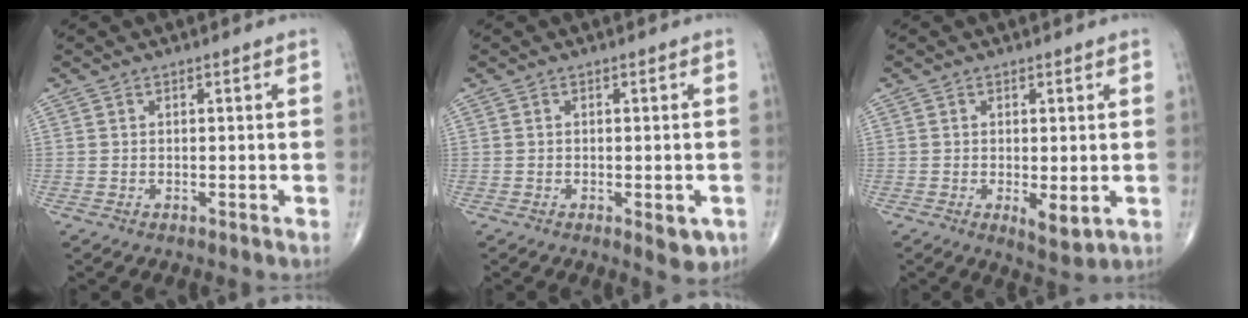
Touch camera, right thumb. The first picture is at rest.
{"total": 4.0, "force": [-1.5, 1.7, 3.3], "torque": [-0.027, -0.005, -0.013]}
{"total": 4.3, "force": [-0.8, 1.7, 3.9], "torque": [-0.059, -0.015, -0.007]}